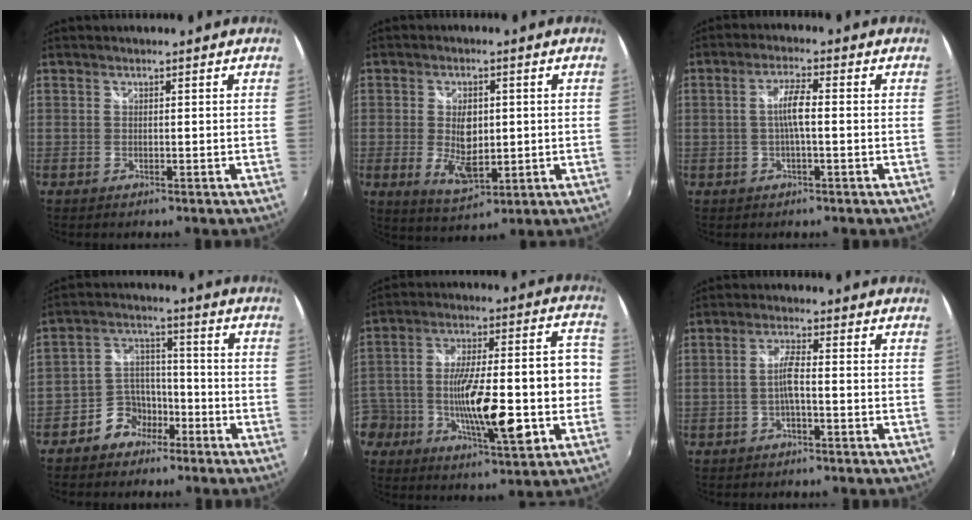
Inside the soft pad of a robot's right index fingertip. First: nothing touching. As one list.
[{"total": 7.6, "force": [-0.4, 4.2, 6.3], "torque": [-0.116, -0.009, 0.000]}, {"total": 4.1, "force": [-0.4, 0.5, 4.1], "torque": [-0.078, 0.006, -0.005]}, {"total": 7.5, "force": [-5.1, 5.2, 1.5], "torque": [-0.029, 0.032, -0.092]}, {"total": 24.3, "force": [-7.4, 8.9, 21.3], "torque": [-0.380, 0.006, -0.113]}, {"total": 3.2, "force": [-1.2, 0.4, 2.9], "torque": [-0.061, 0.004, -0.022]}]